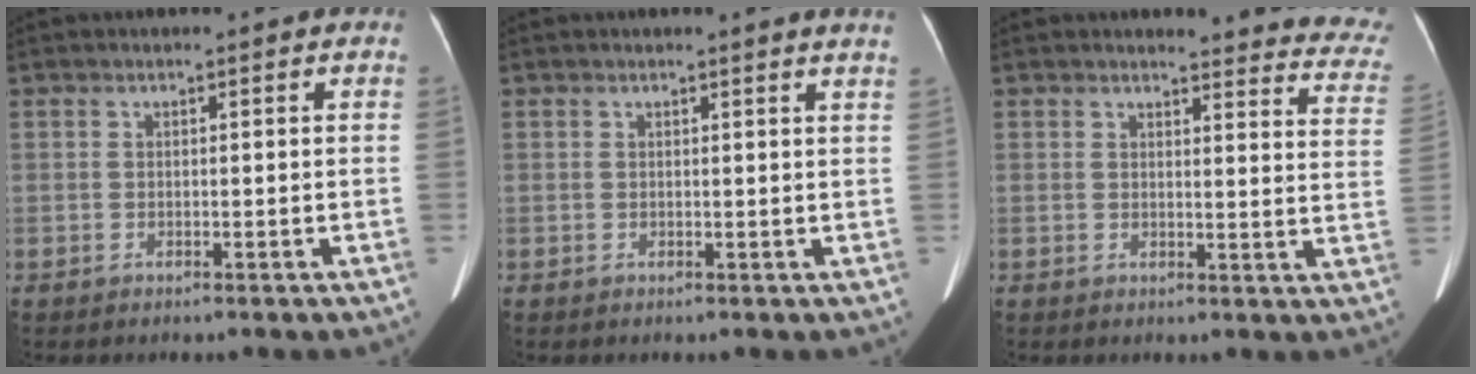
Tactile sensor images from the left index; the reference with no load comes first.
{"total": 3.3, "force": [3.1, -0.2, 0.9], "torque": [-0.013, -0.007, 0.017]}
{"total": 15.5, "force": [15.1, 1.9, 2.9], "torque": [0.003, -0.105, 0.127]}